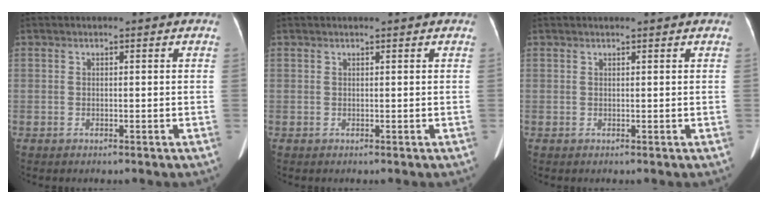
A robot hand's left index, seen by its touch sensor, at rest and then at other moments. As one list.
[{"total": 1.1, "force": [1.0, 0.0, 0.5], "torque": [-0.006, 0.011, 0.014]}, {"total": 1.8, "force": [1.6, 0.0, 0.8], "torque": [-0.007, 0.011, 0.019]}]